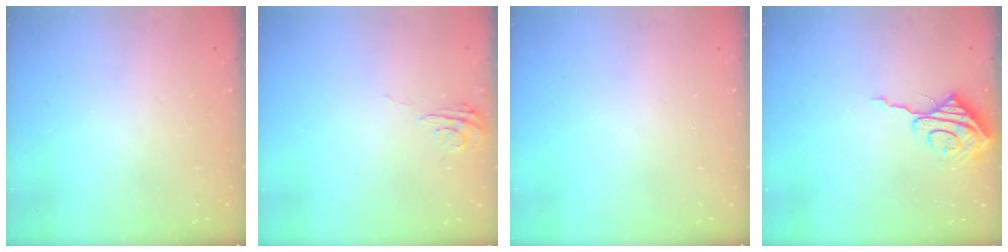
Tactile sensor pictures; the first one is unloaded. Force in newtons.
{"total": 5.3, "press": 5.3, "slide": 0.4}
{"total": 2.2, "press": 2.2, "slide": 0.2}
{"total": 7.9, "press": 7.9, "slide": 0.5}